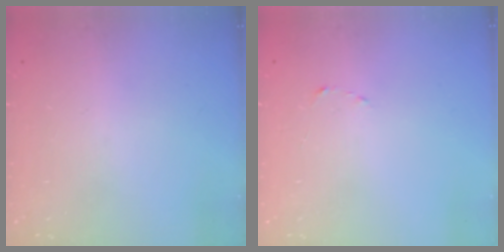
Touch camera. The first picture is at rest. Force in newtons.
{"total": 1.5, "press": 1.5, "slide": 0.2}